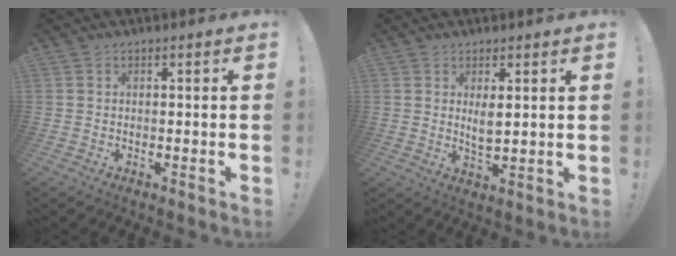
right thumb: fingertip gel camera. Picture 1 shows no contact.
{"total": 4.1, "force": [1.6, 1.8, 3.3], "torque": [-0.062, -0.008, 0.029]}